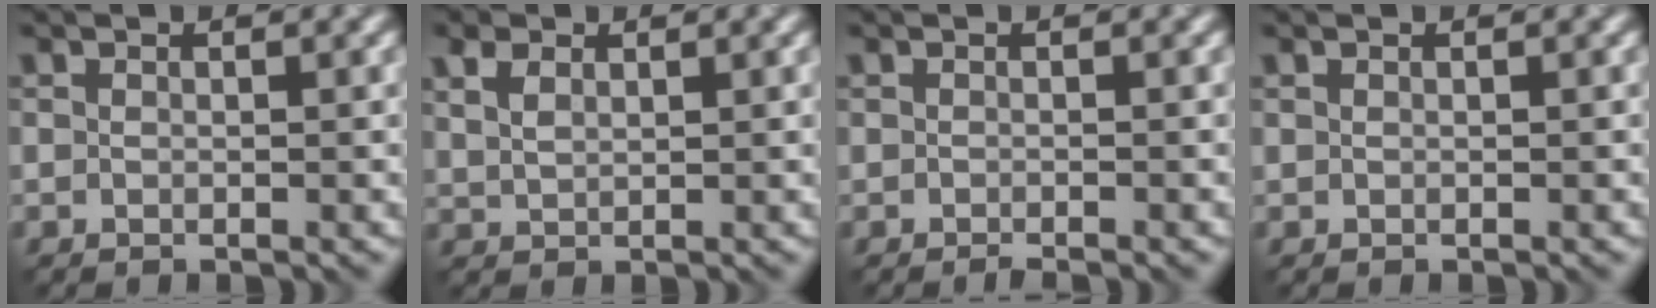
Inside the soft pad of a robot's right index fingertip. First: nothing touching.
{"total": 1.9, "force": [1.5, 0.9, 0.6], "torque": [-0.017, 0.009, 0.031]}
{"total": 1.3, "force": [-1.0, 0.1, 0.7], "torque": [-0.007, 0.002, -0.019]}
{"total": 0.0}